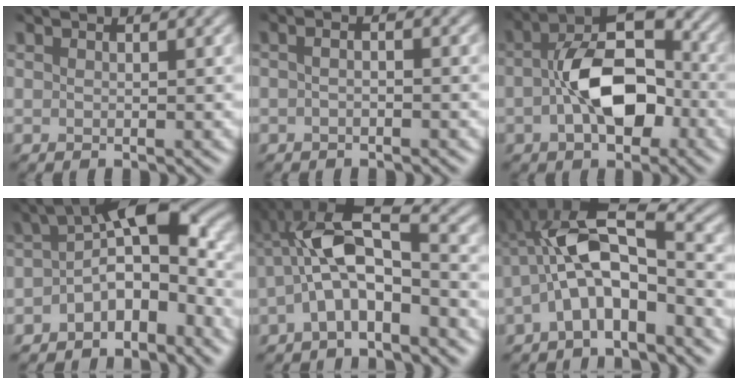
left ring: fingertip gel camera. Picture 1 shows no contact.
{"total": 1.2, "force": [-0.6, 0.5, 1.0], "torque": [-0.016, -0.009, -0.017]}
{"total": 8.2, "force": [-1.9, 4.9, 6.3], "torque": [-0.121, -0.001, -0.032]}
{"total": 6.5, "force": [-3.1, 3.0, 4.8], "torque": [-0.074, 0.016, -0.058]}
{"total": 6.1, "force": [-3.1, 2.2, 4.8], "torque": [-0.105, 0.016, -0.051]}
{"total": 7.0, "force": [-3.3, 2.6, 5.6], "torque": [-0.120, 0.016, -0.057]}